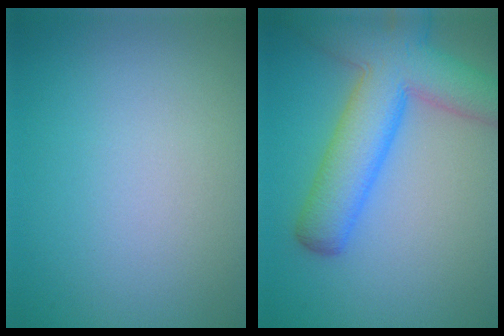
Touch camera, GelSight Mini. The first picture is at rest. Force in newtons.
{"total": 7.7, "press": 7.7, "slide": 0.7}